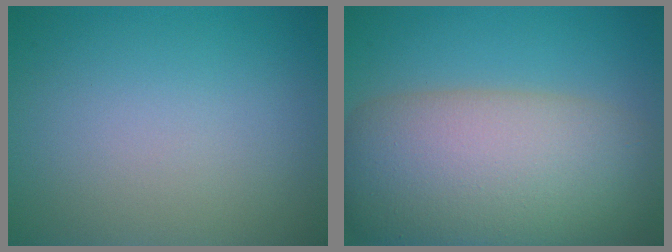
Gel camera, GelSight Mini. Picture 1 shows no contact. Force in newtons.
{"total": 12.3, "press": 12.3, "slide": 0.6}